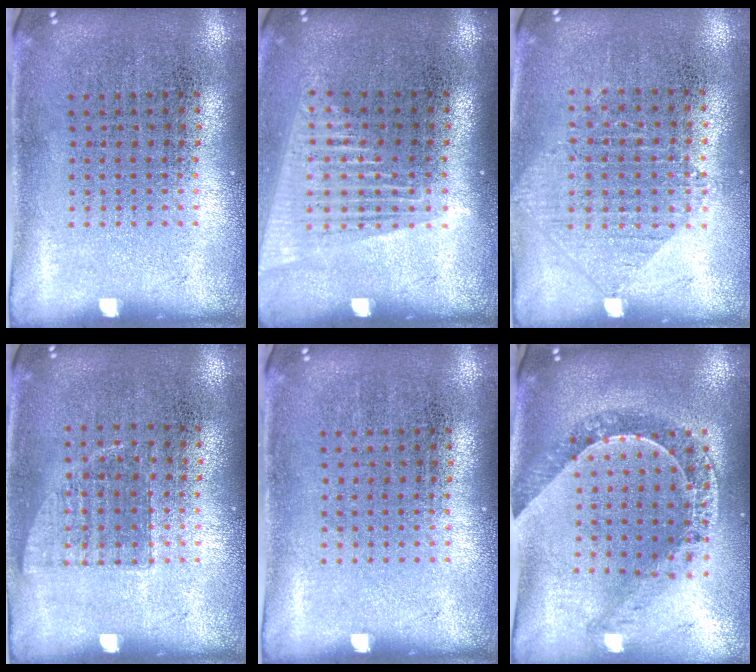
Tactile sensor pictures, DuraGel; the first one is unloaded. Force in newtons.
{"total": 1.7, "press": 1.5, "slide": 0.8}
{"total": 0.9, "press": 0.8, "slide": 0.3}
{"total": 0.8, "press": 0.7, "slide": 0.3}
{"total": 0.0}
{"total": 1.1, "press": 1.0, "slide": 0.2}